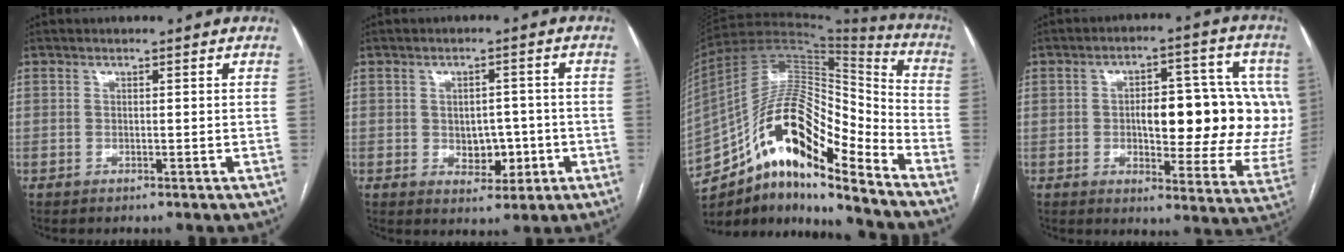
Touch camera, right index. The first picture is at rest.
{"total": 2.7, "force": [-0.6, 1.7, 2.0], "torque": [-0.026, 0.002, -0.002]}
{"total": 19.2, "force": [-11.3, 5.2, 14.6], "torque": [-0.269, 0.045, -0.191]}
{"total": 18.9, "force": [0.9, 7.1, 17.5], "torque": [-0.183, 0.024, 0.021]}